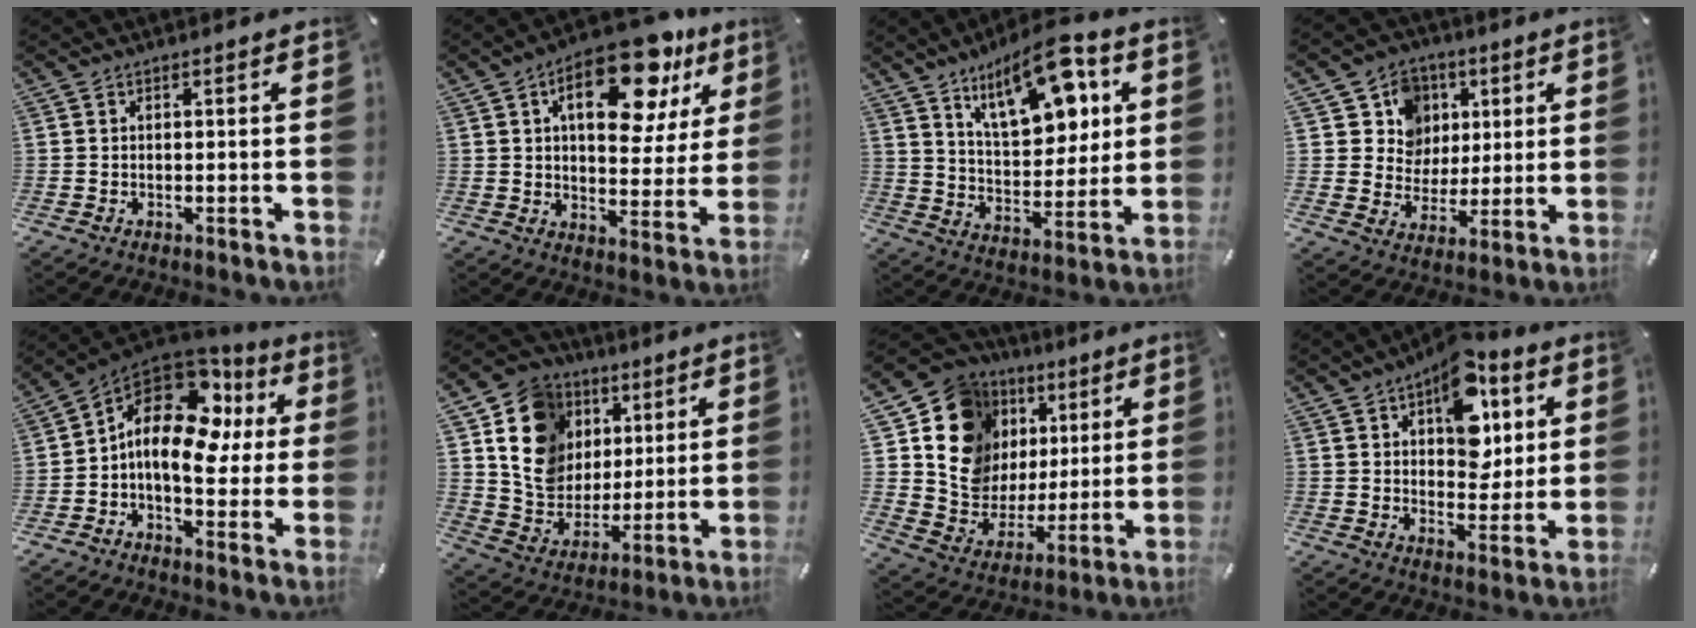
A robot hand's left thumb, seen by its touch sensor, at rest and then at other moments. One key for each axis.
{"total": 18.7, "fx": 9.9, "fy": 9.3, "fz": 12.9, "tx": -0.176, "ty": -0.047, "tz": 0.159}
{"total": 17.1, "fx": 10.0, "fy": 8.0, "fz": 11.3, "tx": -0.167, "ty": -0.046, "tz": 0.171}
{"total": 11.2, "fx": 3.5, "fy": 10.5, "fz": 1.7, "tx": -0.024, "ty": -0.026, "tz": 0.070}
{"total": 15.6, "fx": 3.0, "fy": 10.1, "fz": 11.6, "tx": -0.192, "ty": -0.018, "tz": 0.044}
{"total": 15.8, "fx": 4.9, "fy": 14.1, "fz": 5.2, "tx": -0.079, "ty": -0.013, "tz": 0.101}
{"total": 14.8, "fx": 5.9, "fy": 12.9, "fz": 4.1, "tx": -0.069, "ty": -0.048, "tz": 0.121}
{"total": 14.6, "fx": 6.8, "fy": 9.1, "fz": 9.2, "tx": -0.115, "ty": -0.031, "tz": 0.117}